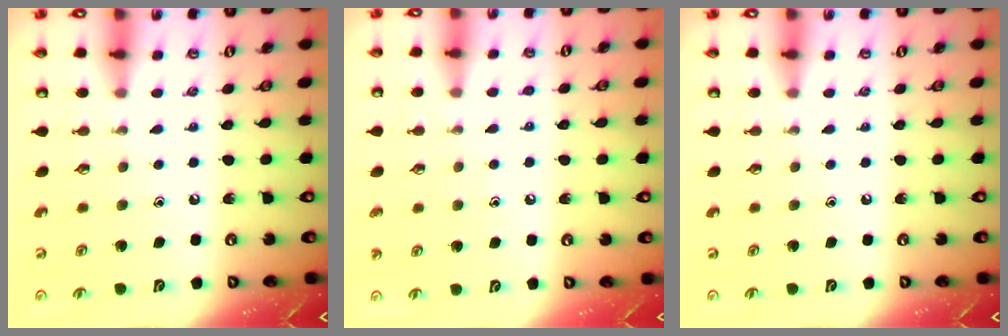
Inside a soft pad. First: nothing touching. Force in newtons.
{"total": 5.0, "press": 4.9, "slide": 1.0}
{"total": 0.0}